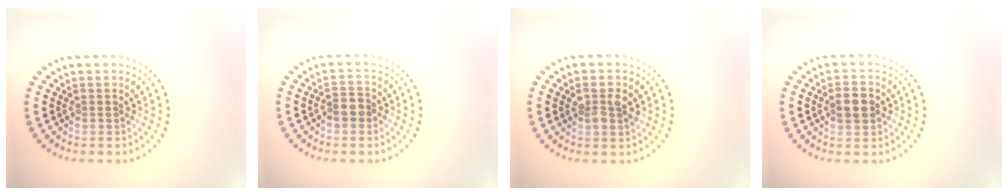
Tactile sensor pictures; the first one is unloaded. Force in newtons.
{"total": 1.8, "press": 1.6, "slide": 0.6}
{"total": 2.4, "press": 2.4, "slide": 0.3}
{"total": 3.0, "press": 3.0, "slide": 0.1}